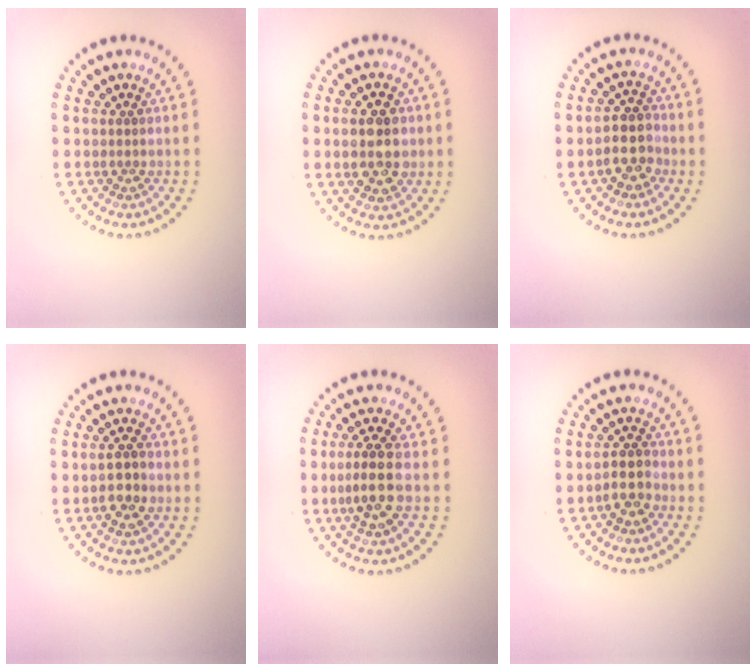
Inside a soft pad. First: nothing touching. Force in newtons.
{"total": 4.2, "press": 4.2, "slide": 0.4}
{"total": 3.0, "press": 2.8, "slide": 1.2}
{"total": 2.7, "press": 2.6, "slide": 0.6}
{"total": 3.7, "press": 3.4, "slide": 1.4}
{"total": 2.3, "press": 2.1, "slide": 1.0}